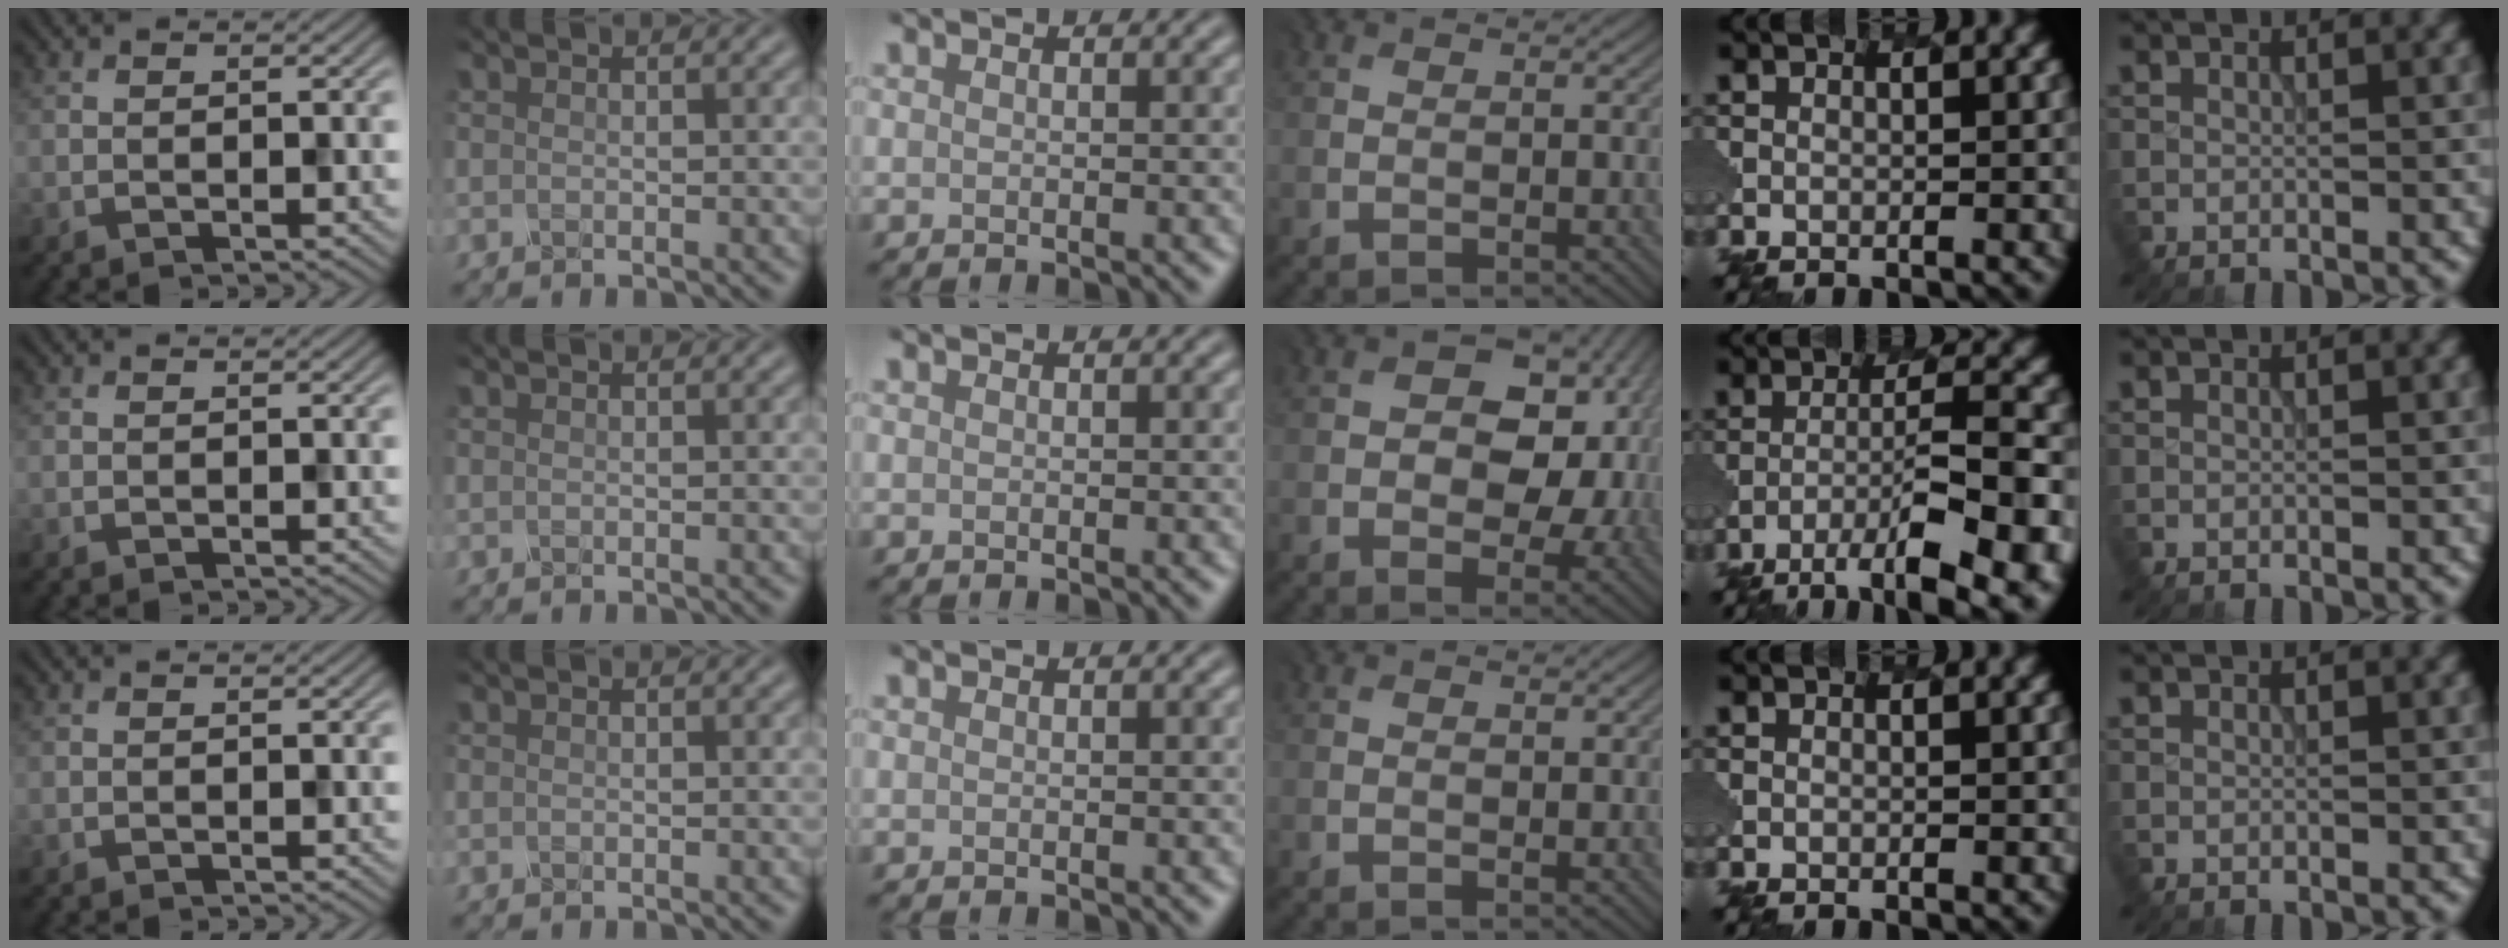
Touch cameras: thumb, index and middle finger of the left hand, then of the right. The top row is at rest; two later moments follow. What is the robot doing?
{"motion": "dispense", "object": "pipette"}